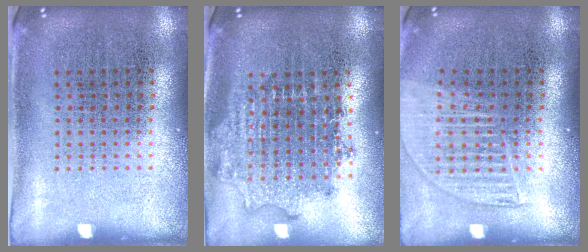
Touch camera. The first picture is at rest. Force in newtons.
{"total": 1.8, "press": 1.5, "slide": 1.0}
{"total": 1.4, "press": 1.3, "slide": 0.6}